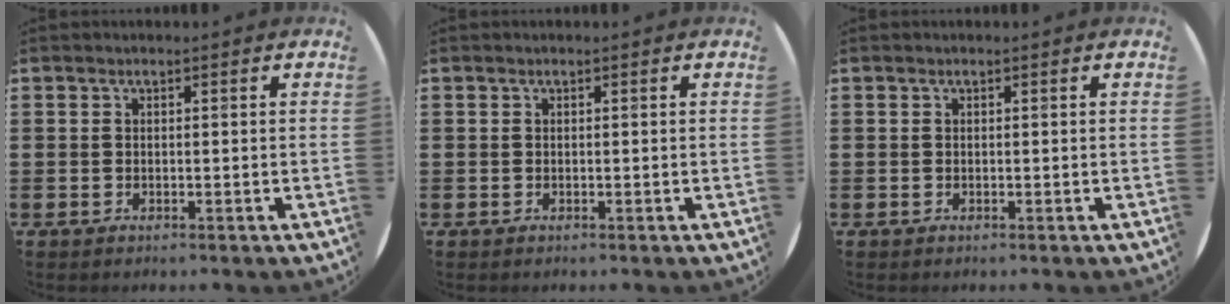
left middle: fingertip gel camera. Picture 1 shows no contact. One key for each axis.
{"total": 0.0}
{"total": 0.0}